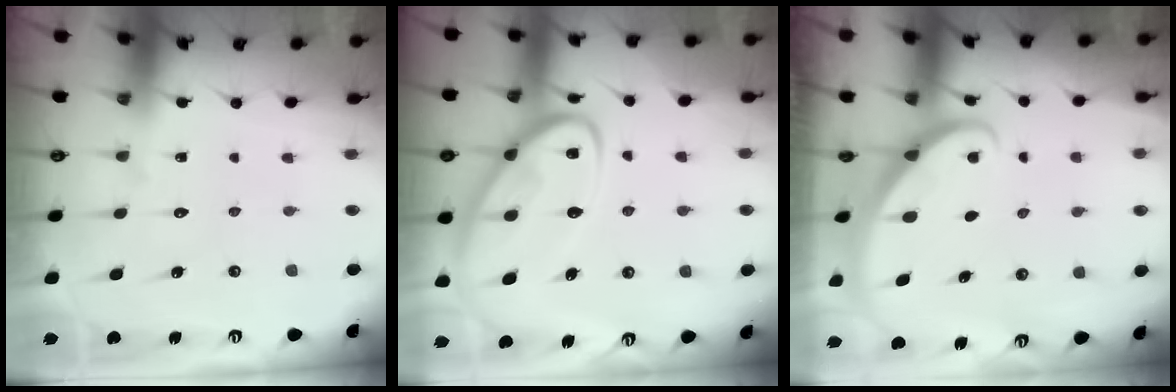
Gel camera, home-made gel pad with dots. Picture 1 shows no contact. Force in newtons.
{"total": 13.1, "press": 13.1, "slide": 1.1}
{"total": 1.9, "press": 1.9, "slide": 0.1}